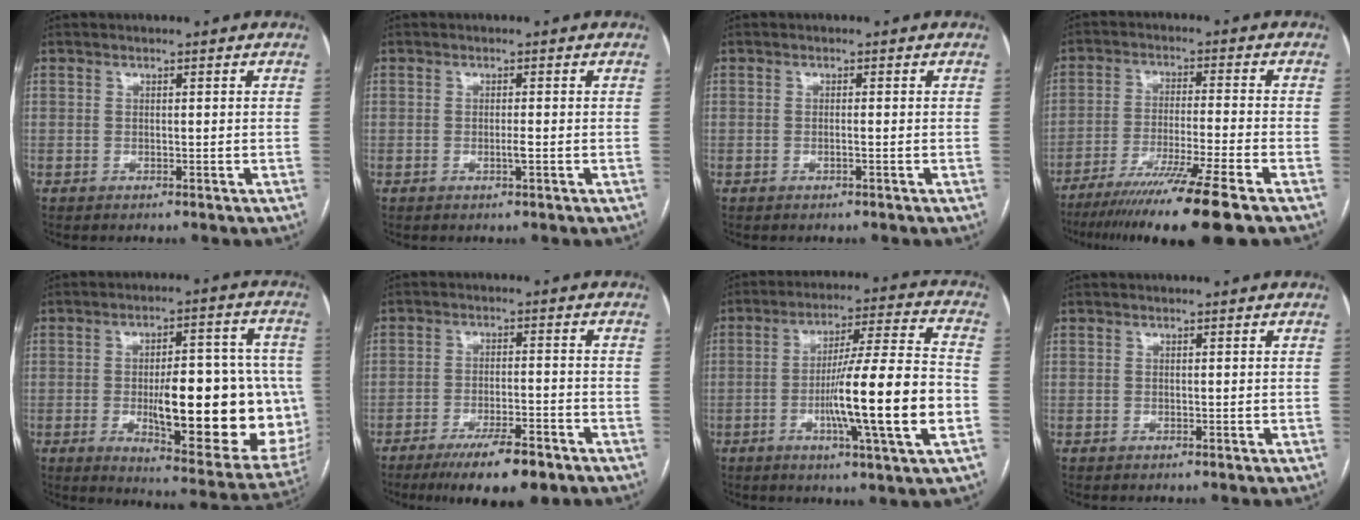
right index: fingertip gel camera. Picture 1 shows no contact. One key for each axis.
{"total": 1.2, "fx": -0.3, "fy": 0.0, "fz": 1.2, "tx": -0.026, "ty": -0.003, "tz": -0.005}
{"total": 0.7, "fx": -0.2, "fy": -0.1, "fz": 0.6, "tx": -0.014, "ty": 0.000, "tz": -0.003}
{"total": 14.7, "fx": -10.9, "fy": -1.8, "fz": 9.7, "tx": -0.158, "ty": -0.047, "tz": -0.176}
{"total": 22.8, "fx": -2.8, "fy": 6.6, "fz": 21.7, "tx": -0.237, "ty": 0.013, "tz": -0.017}
{"total": 9.6, "fx": -6.7, "fy": 1.9, "fz": 6.6, "tx": -0.106, "ty": -0.015, "tz": -0.107}
{"total": 16.9, "fx": -4.0, "fy": -0.4, "fz": 16.4, "tx": -0.273, "ty": -0.005, "tz": -0.068}
{"total": 0.0}